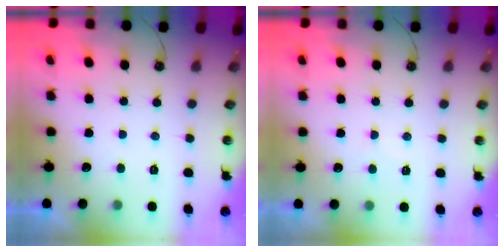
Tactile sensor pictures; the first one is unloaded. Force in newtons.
{"total": 4.7, "press": 4.7, "slide": 0.6}